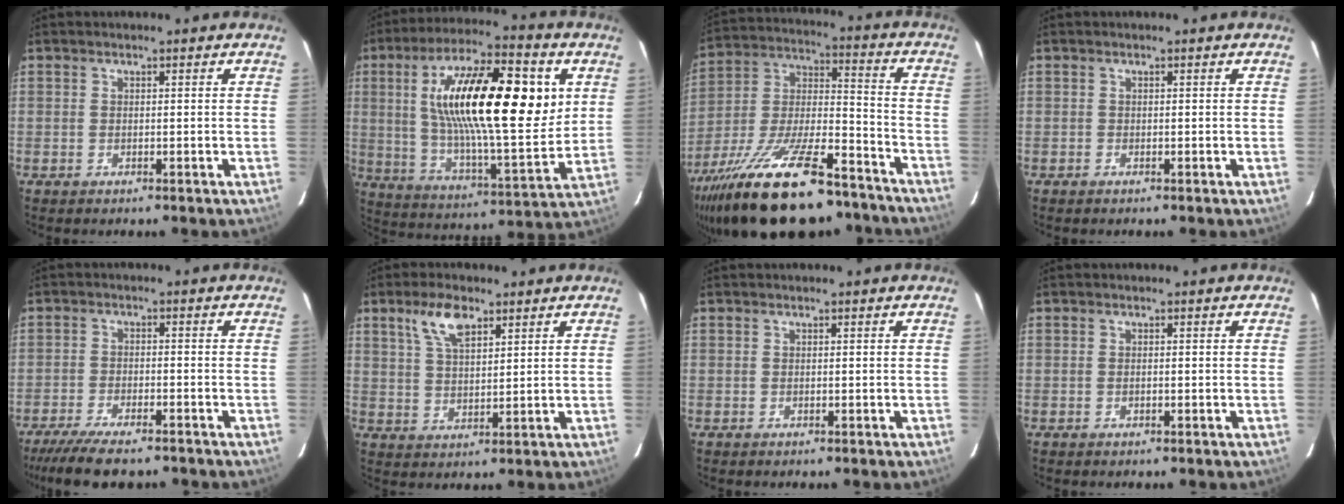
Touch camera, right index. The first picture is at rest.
{"total": 26.4, "force": [6.9, 8.3, 24.1], "torque": [-0.418, 0.014, 0.112]}
{"total": 28.6, "force": [-20.5, 9.3, 17.6], "torque": [-0.331, -0.027, -0.318]}
{"total": 0.0}
{"total": 10.8, "force": [-9.1, 2.4, 5.4], "torque": [-0.127, -0.028, -0.152]}
{"total": 7.0, "force": [4.1, 3.0, 4.8], "torque": [-0.091, 0.011, 0.081]}
{"total": 0.0}
{"total": 0.0}